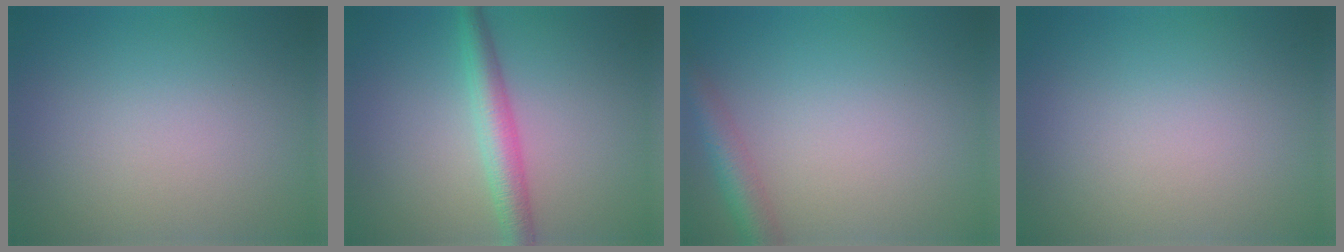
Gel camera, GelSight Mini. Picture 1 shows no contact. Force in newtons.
{"total": 3.5, "press": 3.5, "slide": 0.0}
{"total": 3.0, "press": 3.0, "slide": 0.2}
{"total": 0.0}